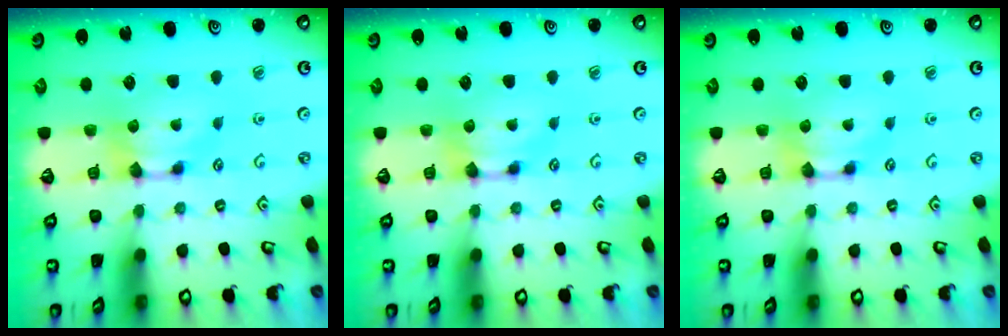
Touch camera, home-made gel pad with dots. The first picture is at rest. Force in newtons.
{"total": 0.0}
{"total": 0.0}